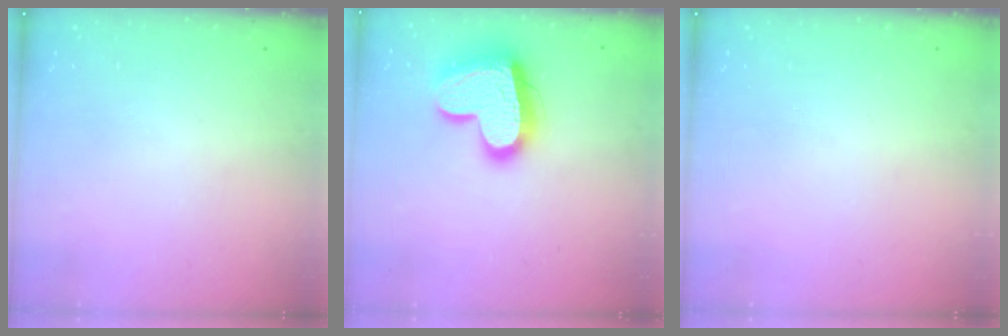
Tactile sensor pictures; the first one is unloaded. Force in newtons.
{"total": 18.7, "press": 18.6, "slide": 1.6}
{"total": 0.0}